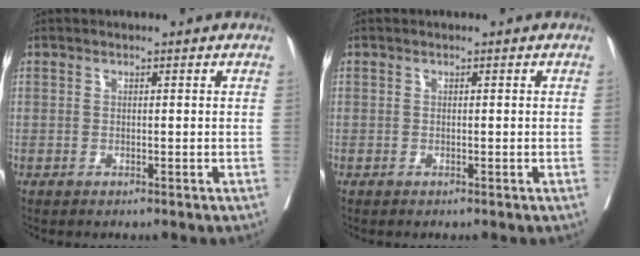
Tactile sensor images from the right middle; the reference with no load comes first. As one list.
[{"total": 0.0}]